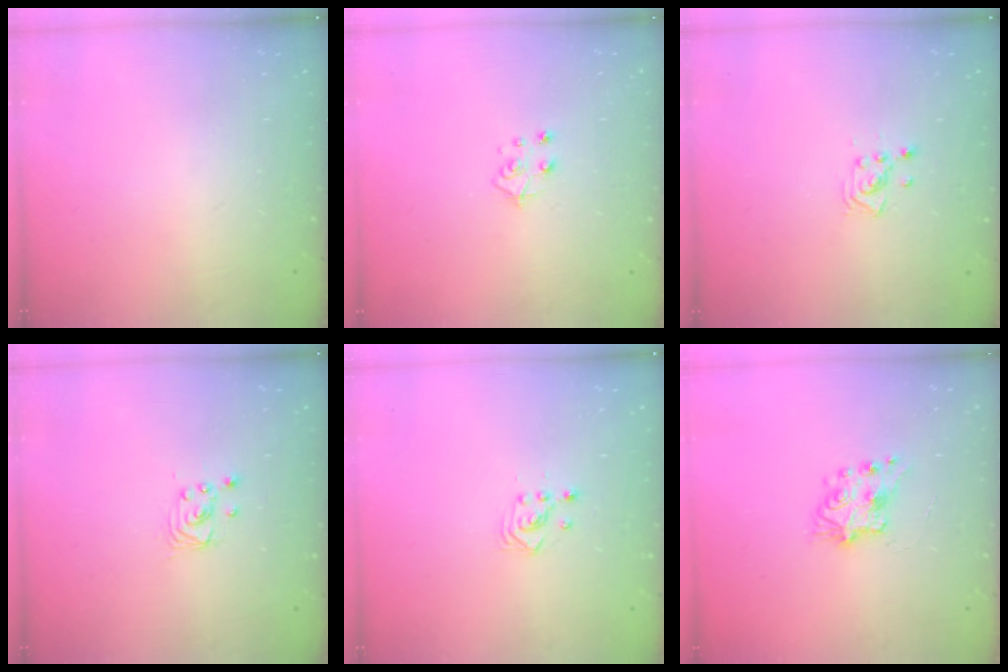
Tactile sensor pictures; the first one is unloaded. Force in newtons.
{"total": 4.8, "press": 4.8, "slide": 0.4}
{"total": 3.4, "press": 3.4, "slide": 0.3}
{"total": 2.4, "press": 2.4, "slide": 0.2}
{"total": 3.4, "press": 3.4, "slide": 0.2}
{"total": 7.8, "press": 7.8, "slide": 0.3}